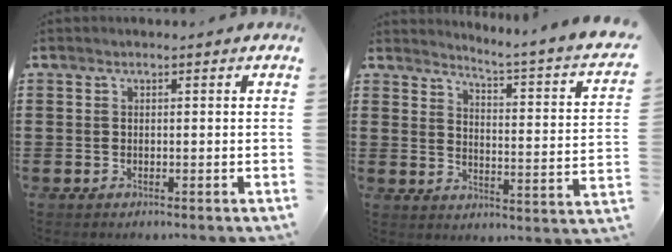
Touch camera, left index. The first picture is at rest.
{"total": 3.0, "force": [2.3, -1.0, 1.6], "torque": [-0.049, -0.037, 0.025]}